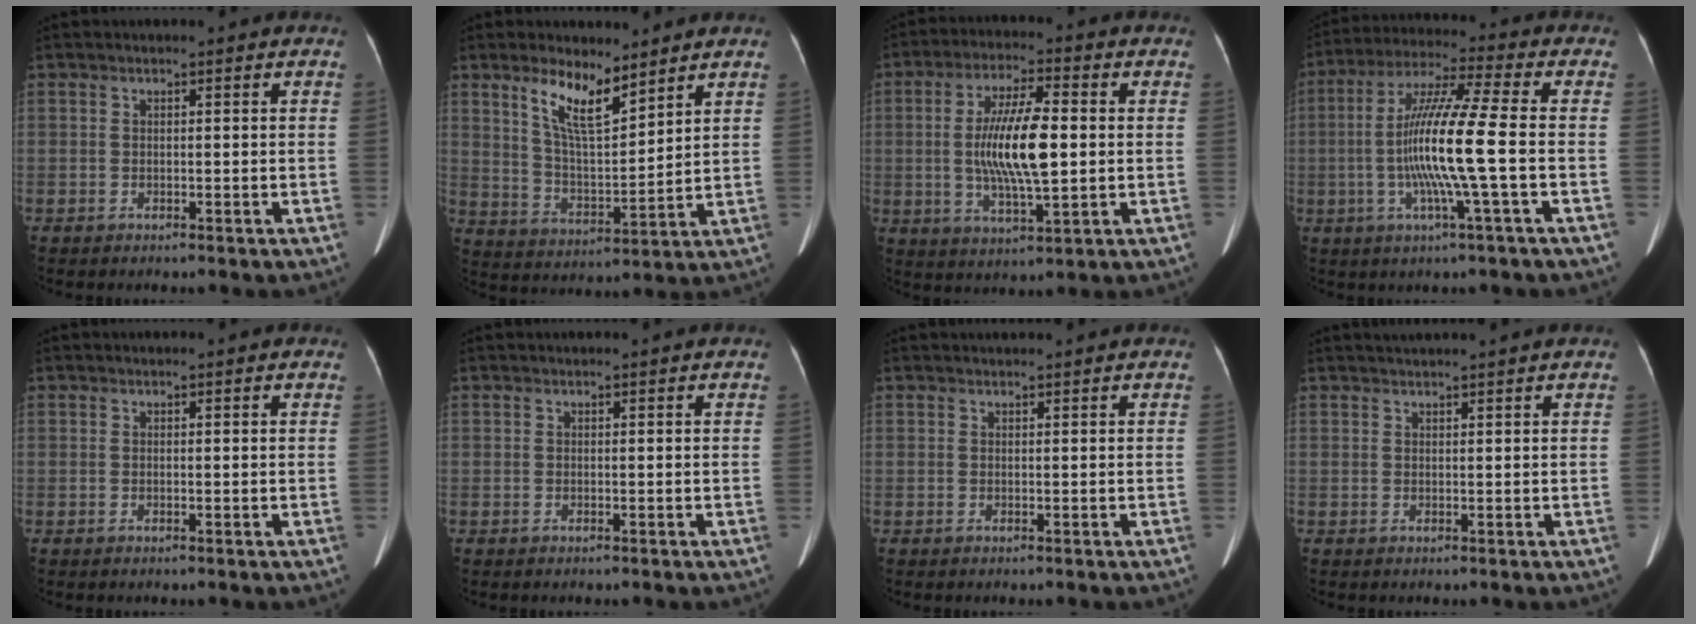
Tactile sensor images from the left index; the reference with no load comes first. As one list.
[{"total": 8.6, "force": [5.8, 2.2, 6.0], "torque": [-0.117, -0.012, 0.115]}, {"total": 11.5, "force": [-0.1, 2.4, 11.3], "torque": [-0.215, -0.007, -0.002]}, {"total": 13.1, "force": [-1.9, -0.8, 12.9], "torque": [-0.248, 0.001, -0.045]}, {"total": 1.1, "force": [0.9, 0.3, 0.5], "torque": [-0.008, 0.005, 0.007]}, {"total": 1.1, "force": [1.0, -0.1, 0.4], "torque": [-0.008, 0.013, 0.015]}, {"total": 2.2, "force": [2.1, -0.1, 0.5], "torque": [-0.006, 0.021, 0.033]}, {"total": 4.4, "force": [3.9, -0.7, 1.8], "torque": [-0.021, 0.027, 0.053]}]